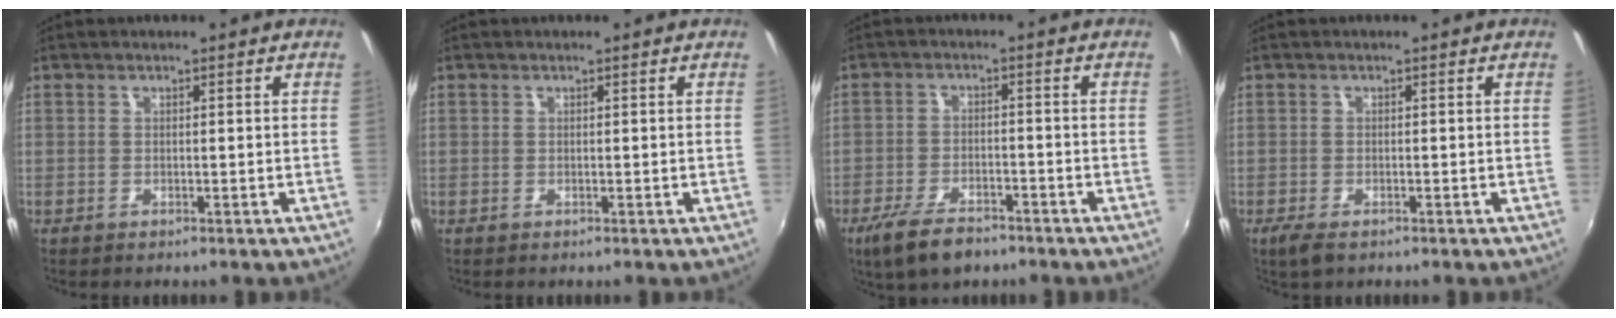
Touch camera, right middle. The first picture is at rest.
{"total": 0.0}
{"total": 8.5, "force": [-6.3, 3.2, 4.8], "torque": [-0.124, -0.019, -0.112]}
{"total": 2.8, "force": [-1.9, 1.0, 1.8], "torque": [-0.040, -0.010, -0.034]}